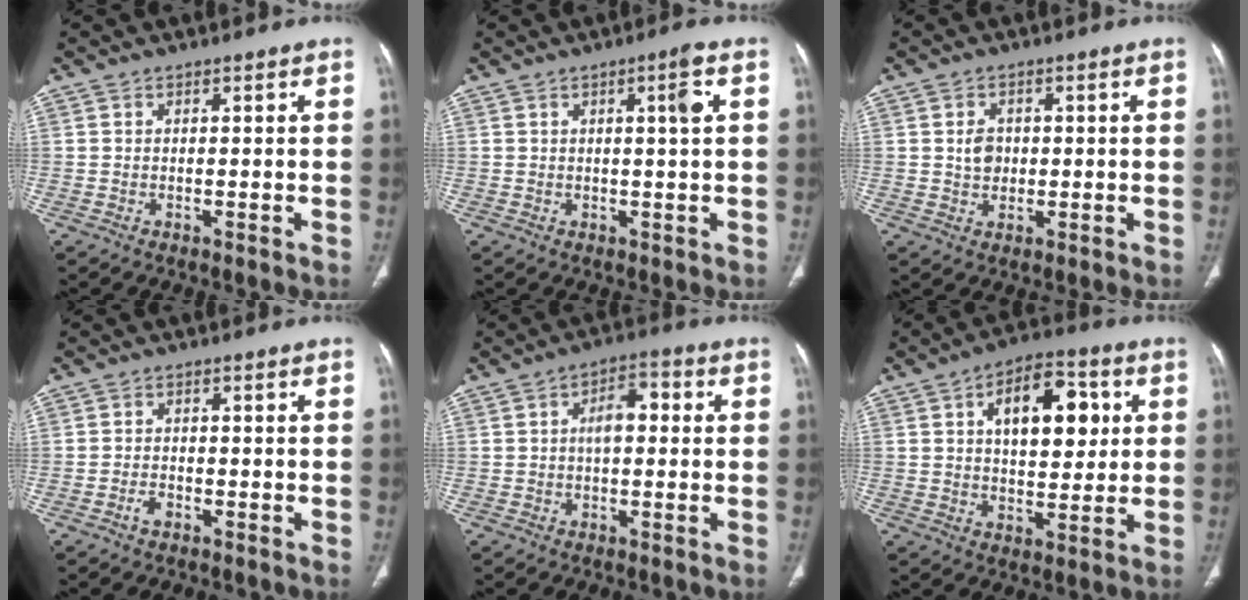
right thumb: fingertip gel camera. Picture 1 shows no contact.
{"total": 3.7, "force": [0.8, 0.3, 3.6], "torque": [-0.058, 0.004, 0.012]}
{"total": 3.5, "force": [0.3, 2.9, 2.0], "torque": [-0.020, 0.001, 0.006]}
{"total": 1.9, "force": [-1.2, 1.1, 1.0], "torque": [-0.020, 0.008, -0.022]}
{"total": 5.9, "force": [0.6, 3.3, 4.9], "torque": [-0.071, 0.022, 0.001]}
{"total": 14.4, "force": [3.7, 8.0, 11.4], "torque": [-0.128, 0.006, 0.053]}